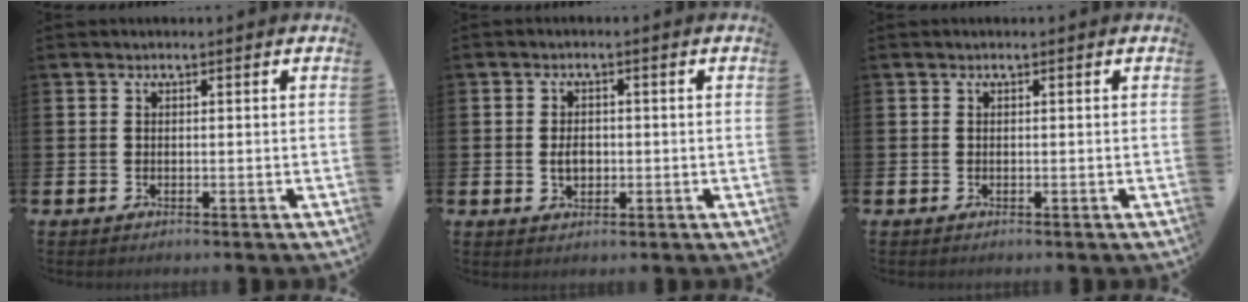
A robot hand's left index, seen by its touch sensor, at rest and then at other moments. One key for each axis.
{"total": 2.7, "fx": -0.2, "fy": 1.8, "fz": 2.0, "tx": -0.031, "ty": 0.002, "tz": -0.006}
{"total": 0.0}